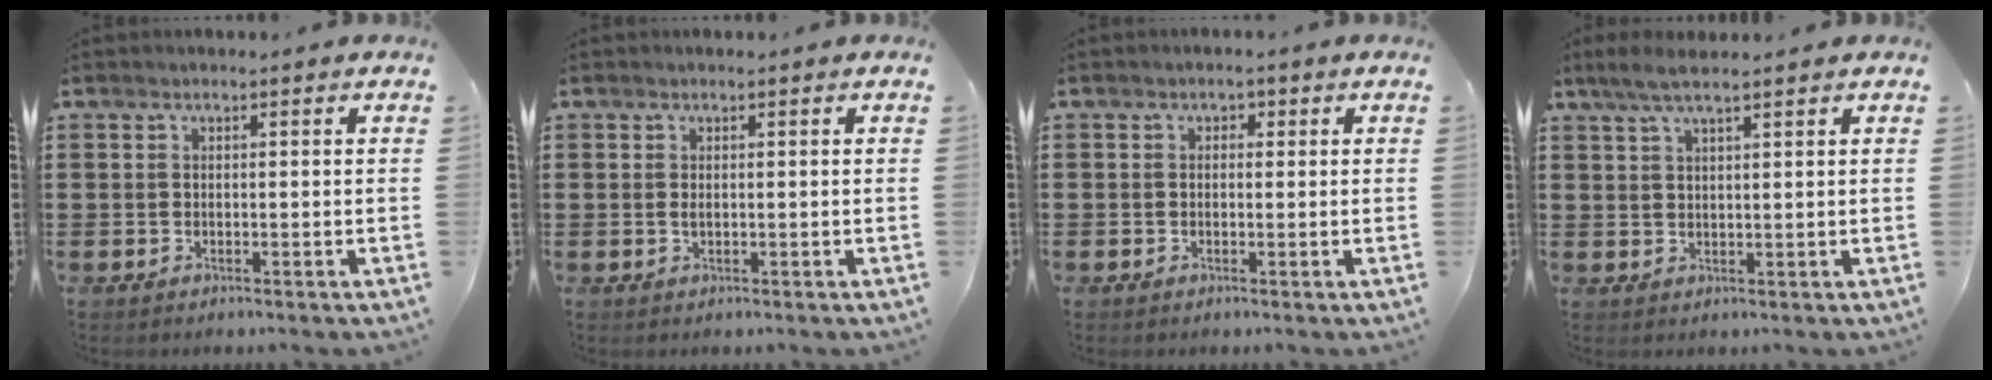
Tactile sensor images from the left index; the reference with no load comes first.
{"total": 0.8, "force": [0.0, 0.3, 0.8], "torque": [-0.017, 0.000, 0.001]}
{"total": 1.1, "force": [-0.3, 1.0, 0.4], "torque": [-0.010, 0.005, -0.008]}
{"total": 3.9, "force": [2.8, 0.5, 2.7], "torque": [-0.057, 0.004, 0.052]}